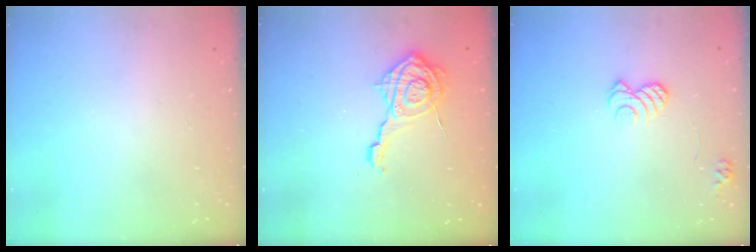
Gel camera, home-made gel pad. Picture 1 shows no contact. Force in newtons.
{"total": 12.0, "press": 11.9, "slide": 0.7}
{"total": 7.9, "press": 7.9, "slide": 0.4}